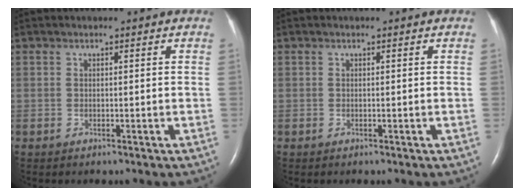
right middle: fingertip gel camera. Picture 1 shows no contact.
{"total": 0.0}